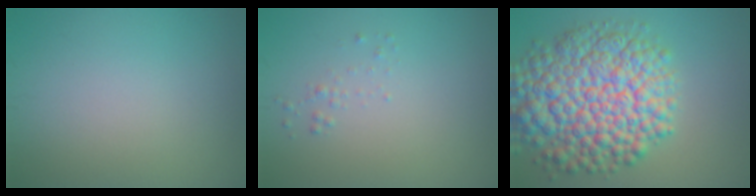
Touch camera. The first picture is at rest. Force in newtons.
{"total": 0.6, "press": 0.6, "slide": 0.1}
{"total": 11.7, "press": 11.7, "slide": 0.4}